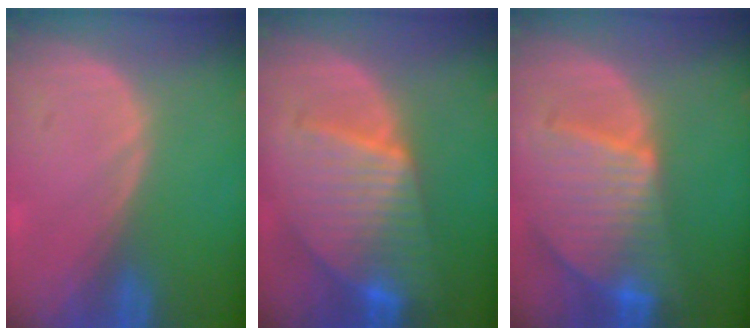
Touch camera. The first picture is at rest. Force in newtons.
{"total": 9.1, "press": 9.1, "slide": 0.4}
{"total": 9.5, "press": 8.3, "slide": 4.6}